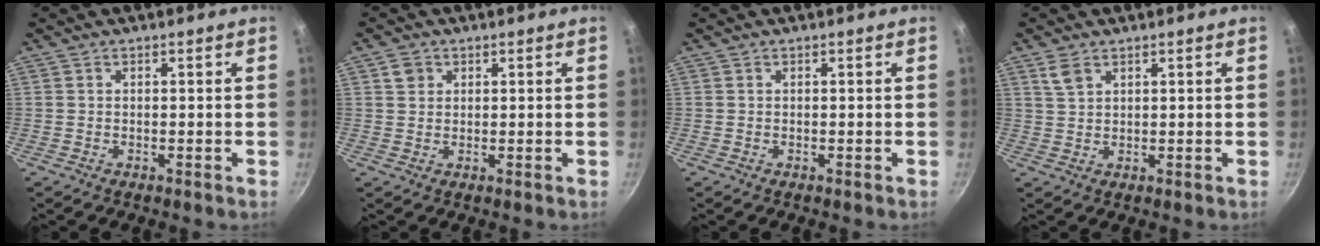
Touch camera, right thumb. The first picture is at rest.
{"total": 2.6, "force": [1.0, 2.2, 0.9], "torque": [-0.005, 0.002, 0.016]}
{"total": 0.0}
{"total": 3.1, "force": [1.8, 1.7, 1.8], "torque": [-0.029, -0.004, 0.039]}